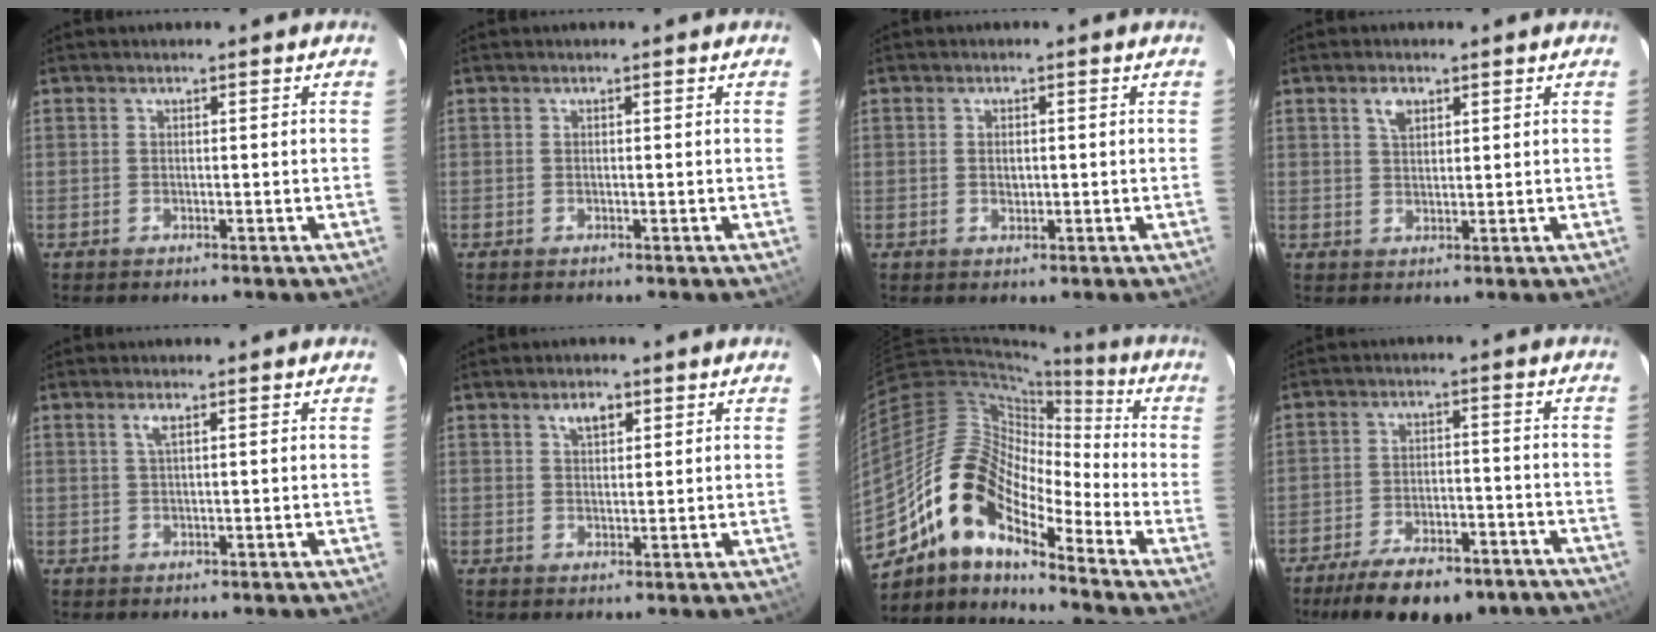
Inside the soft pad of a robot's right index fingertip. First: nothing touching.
{"total": 0.0}
{"total": 1.8, "force": [0.0, 1.3, 1.3], "torque": [-0.021, 0.002, 0.000]}
{"total": 3.1, "force": [1.6, 1.8, 1.9], "torque": [-0.033, 0.008, 0.031]}
{"total": 1.5, "force": [0.7, 0.1, 1.4], "torque": [-0.028, 0.003, 0.013]}
{"total": 2.8, "force": [1.6, 1.4, 1.8], "torque": [-0.028, 0.006, 0.028]}
{"total": 15.5, "force": [-10.7, 6.0, 9.5], "torque": [-0.162, 0.005, -0.217]}
{"total": 18.5, "force": [-14.5, 6.7, 9.3], "torque": [-0.179, -0.015, -0.195]}